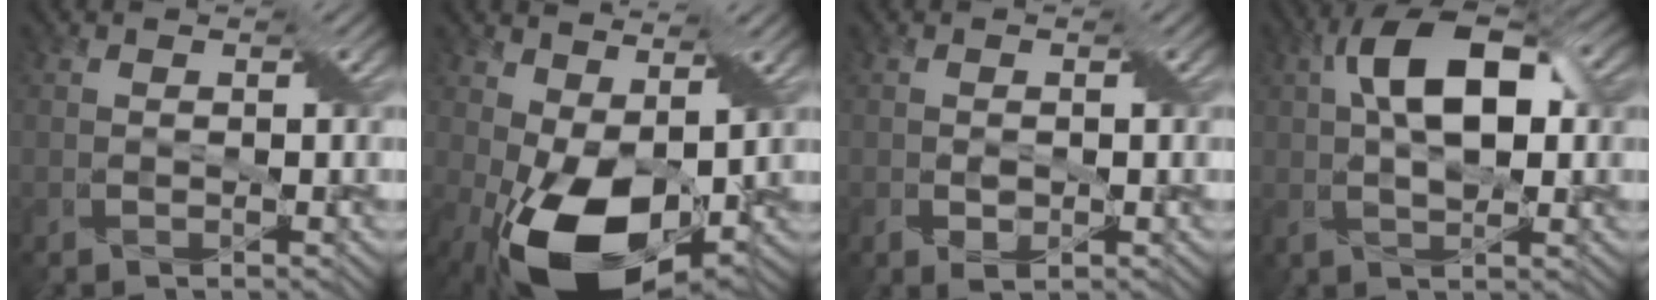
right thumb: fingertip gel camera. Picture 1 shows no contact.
{"total": 14.3, "force": [-2.4, 7.8, 11.8], "torque": [-0.227, -0.022, -0.035]}
{"total": 2.0, "force": [-0.4, 1.1, 1.7], "torque": [-0.032, -0.006, 0.000]}
{"total": 11.2, "force": [2.2, 5.5, 9.5], "torque": [-0.171, 0.019, 0.028]}